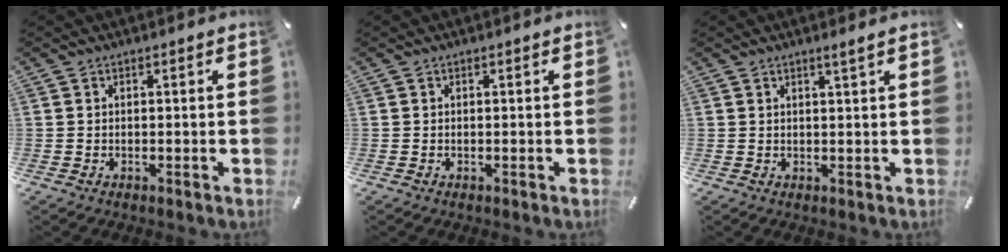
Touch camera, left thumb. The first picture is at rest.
{"total": 0.0}
{"total": 1.8, "force": [1.3, -0.1, 1.3], "torque": [-0.026, -0.002, 0.022]}